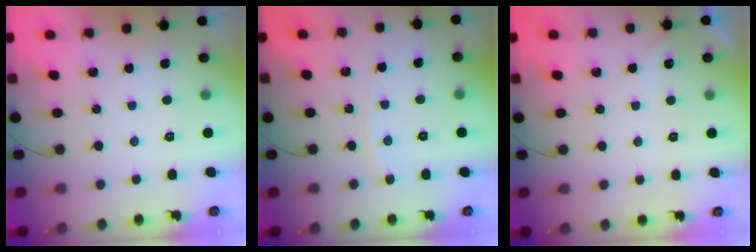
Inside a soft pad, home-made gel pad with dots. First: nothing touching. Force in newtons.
{"total": 2.8, "press": 2.7, "slide": 0.3}
{"total": 2.2, "press": 2.2, "slide": 0.3}